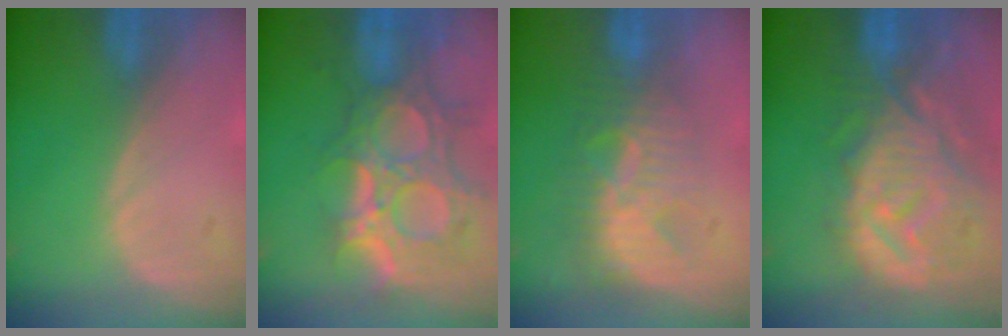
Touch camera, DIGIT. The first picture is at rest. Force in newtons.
{"total": 12.8, "press": 11.0, "slide": 6.5}
{"total": 8.6, "press": 7.5, "slide": 4.0}
{"total": 12.5, "press": 11.1, "slide": 5.7}